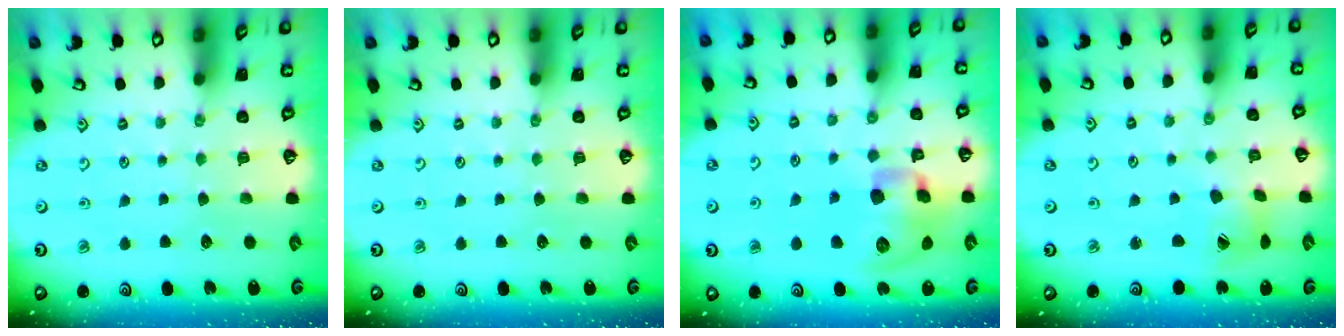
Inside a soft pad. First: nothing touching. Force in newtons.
{"total": 0.0}
{"total": 14.9, "press": 14.7, "slide": 2.5}
{"total": 6.4, "press": 6.4, "slide": 0.6}